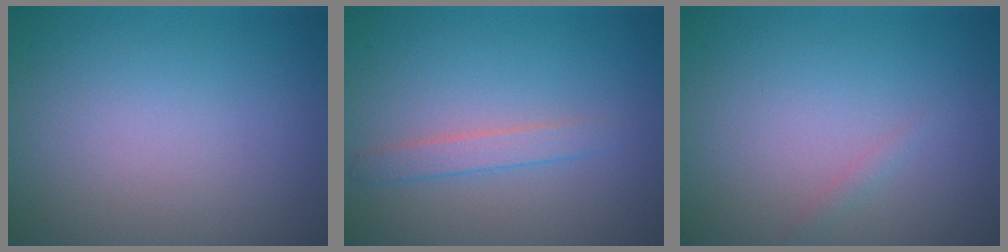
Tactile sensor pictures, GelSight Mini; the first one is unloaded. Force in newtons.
{"total": 1.6, "press": 1.6, "slide": 0.1}
{"total": 0.6, "press": 0.5, "slide": 0.1}